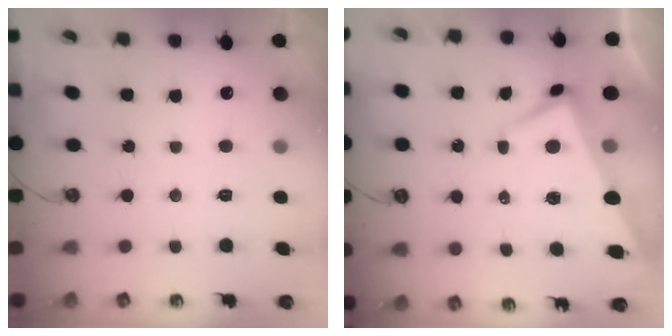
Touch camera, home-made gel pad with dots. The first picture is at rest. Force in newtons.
{"total": 1.0, "press": 0.3, "slide": 1.0}